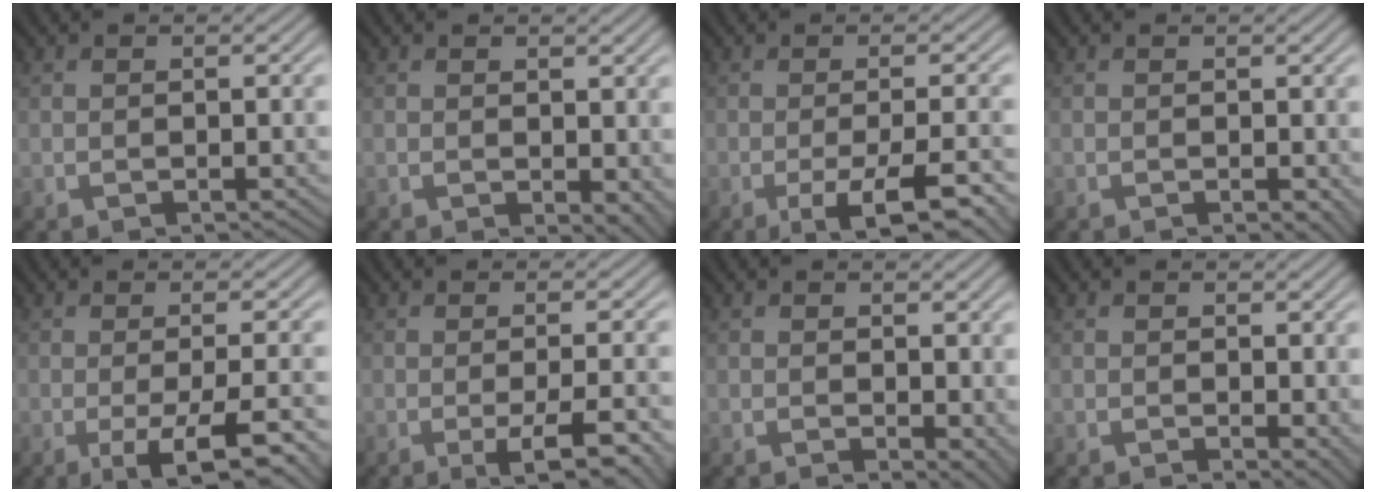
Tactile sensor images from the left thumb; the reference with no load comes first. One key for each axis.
{"total": 3.0, "fx": -0.1, "fy": 1.6, "fz": 2.5, "tx": -0.029, "ty": -0.007, "tz": 0.005}
{"total": 8.6, "fx": -4.3, "fy": 1.8, "fz": 7.2, "tx": -0.104, "ty": 0.003, "tz": -0.057}
{"total": 1.2, "fx": -0.3, "fy": 0.5, "fz": 1.1, "tx": -0.013, "ty": -0.002, "tz": -0.001}
{"total": 8.9, "fx": -3.5, "fy": 2.1, "fz": 7.9, "tx": -0.102, "ty": 0.005, "tz": -0.041}
{"total": 6.9, "fx": -2.8, "fy": 1.3, "fz": 6.2, "tx": -0.084, "ty": 0.007, "tz": -0.030}
{"total": 3.3, "fx": 0.1, "fy": 1.8, "fz": 2.7, "tx": -0.031, "ty": -0.007, "tz": 0.007}
{"total": 2.4, "fx": 0.2, "fy": 1.3, "fz": 2.0, "tx": -0.025, "ty": -0.004, "tz": 0.007}